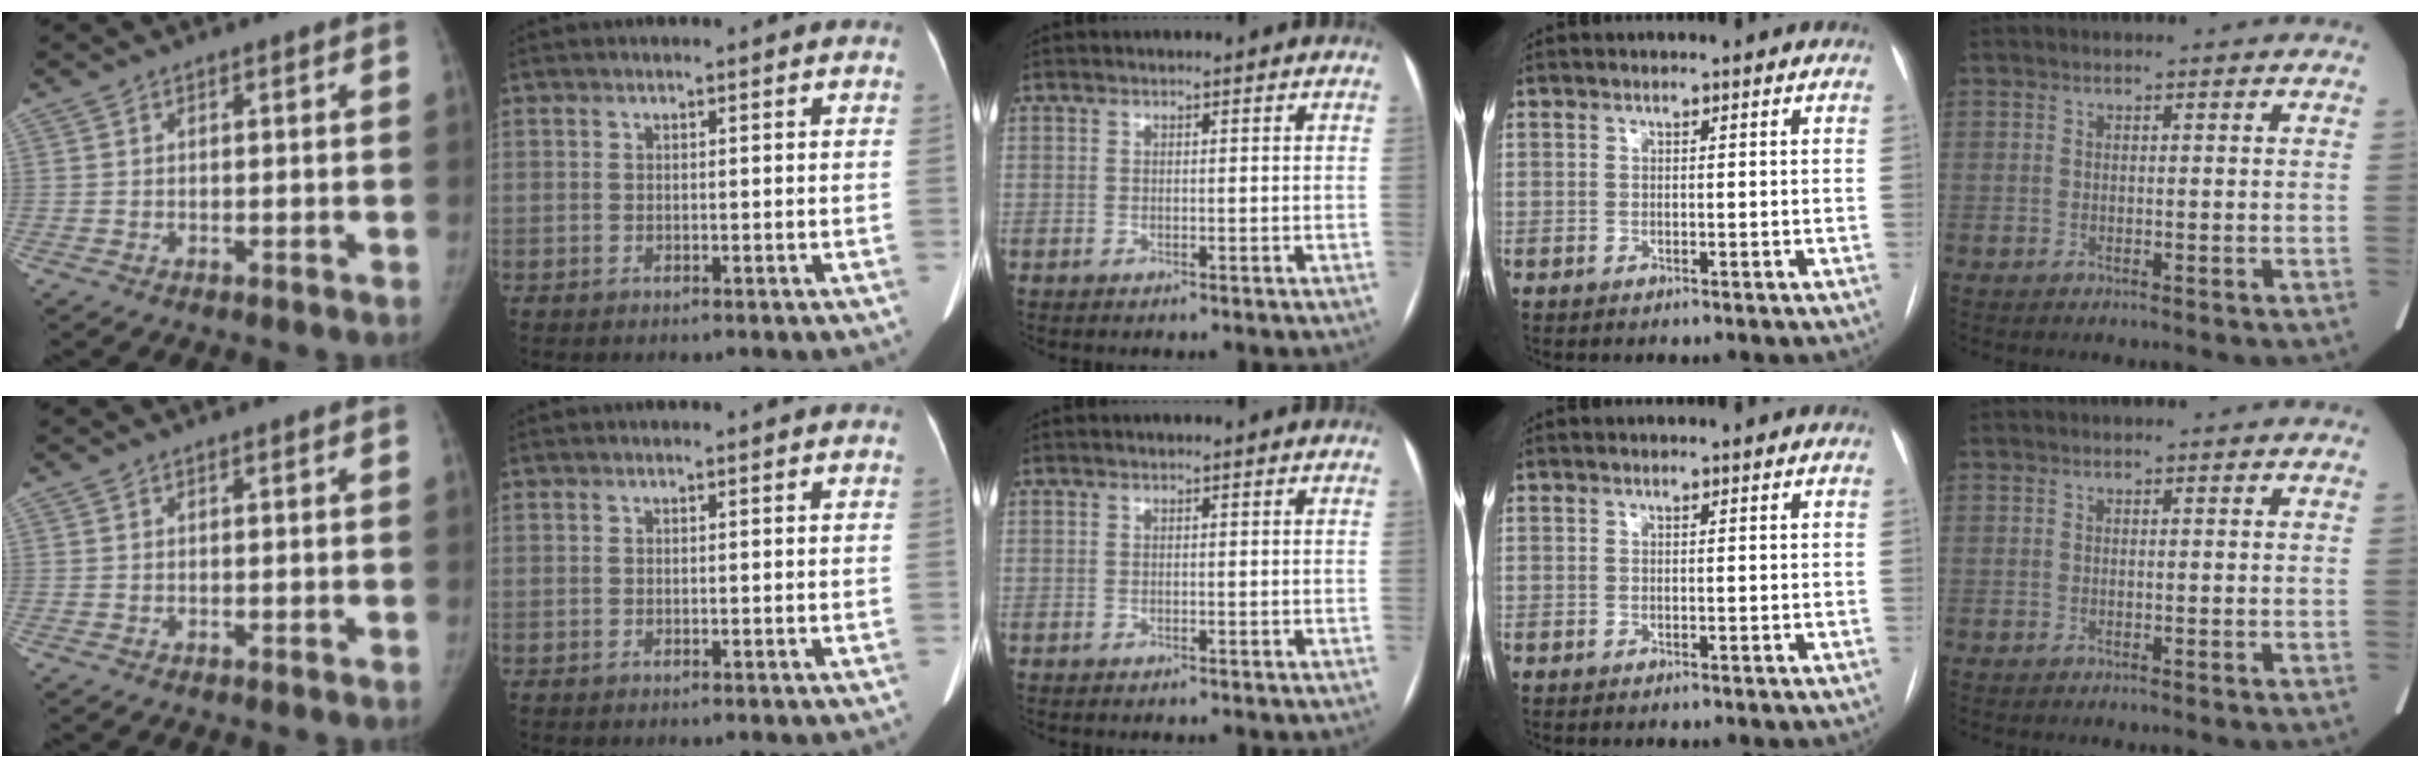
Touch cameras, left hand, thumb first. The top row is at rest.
{}